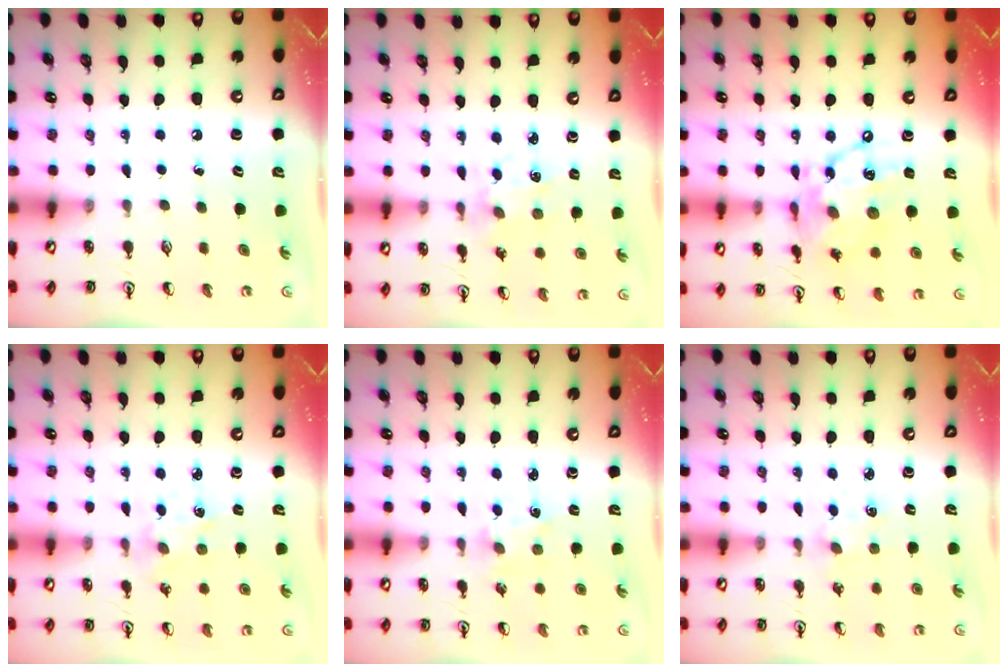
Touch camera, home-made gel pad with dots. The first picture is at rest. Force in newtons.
{"total": 2.0, "press": 2.0, "slide": 0.2}
{"total": 14.0, "press": 13.9, "slide": 1.6}
{"total": 2.5, "press": 2.5, "slide": 0.5}
{"total": 1.0, "press": 0.9, "slide": 0.2}
{"total": 1.9, "press": 1.9, "slide": 0.2}